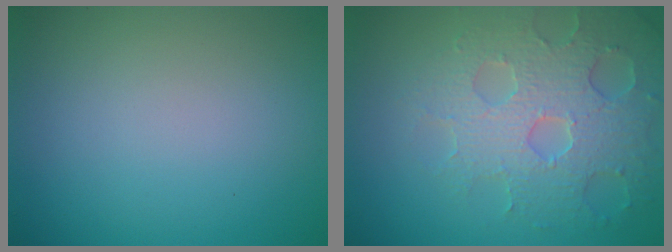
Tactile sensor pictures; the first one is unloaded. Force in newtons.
{"total": 6.1, "press": 5.1, "slide": 3.4}